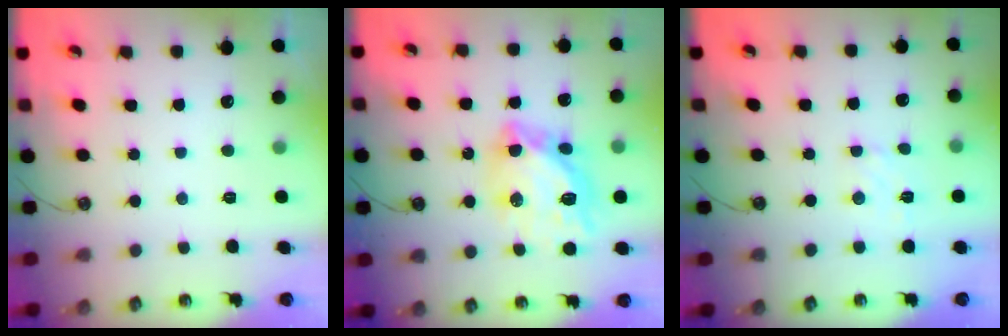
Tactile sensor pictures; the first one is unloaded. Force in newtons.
{"total": 15.5, "press": 15.5, "slide": 1.6}
{"total": 3.4, "press": 3.4, "slide": 0.4}